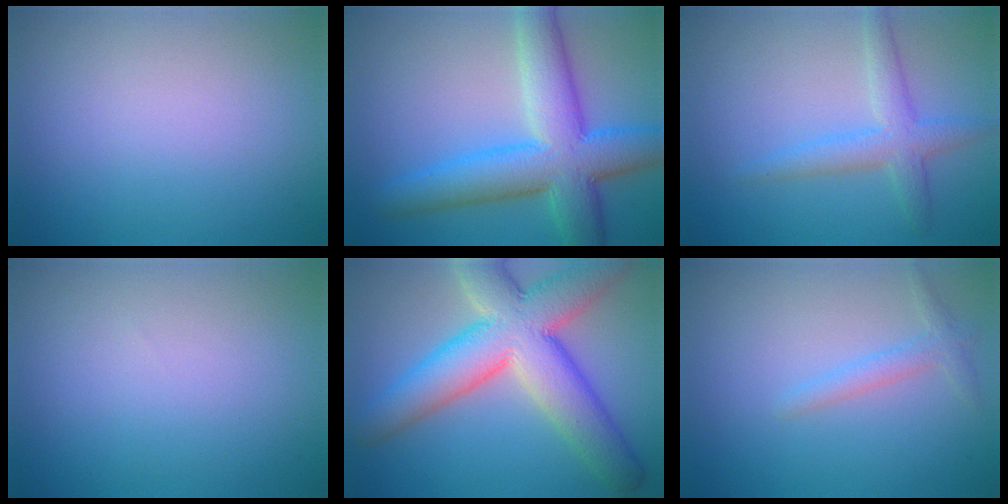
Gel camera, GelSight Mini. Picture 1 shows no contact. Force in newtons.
{"total": 9.0, "press": 9.0, "slide": 0.2}
{"total": 3.2, "press": 3.2, "slide": 0.1}
{"total": 0.0}
{"total": 10.7, "press": 10.7, "slide": 0.8}
{"total": 1.5, "press": 1.5, "slide": 0.1}